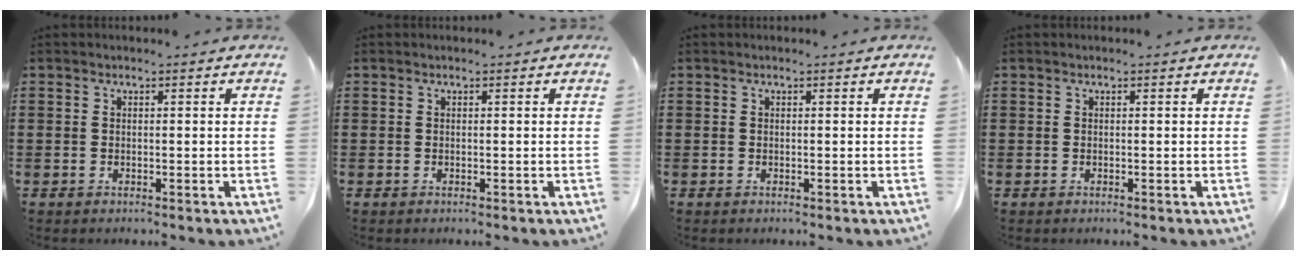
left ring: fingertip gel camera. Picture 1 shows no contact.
{"total": 0.0}
{"total": 0.0}
{"total": 0.0}